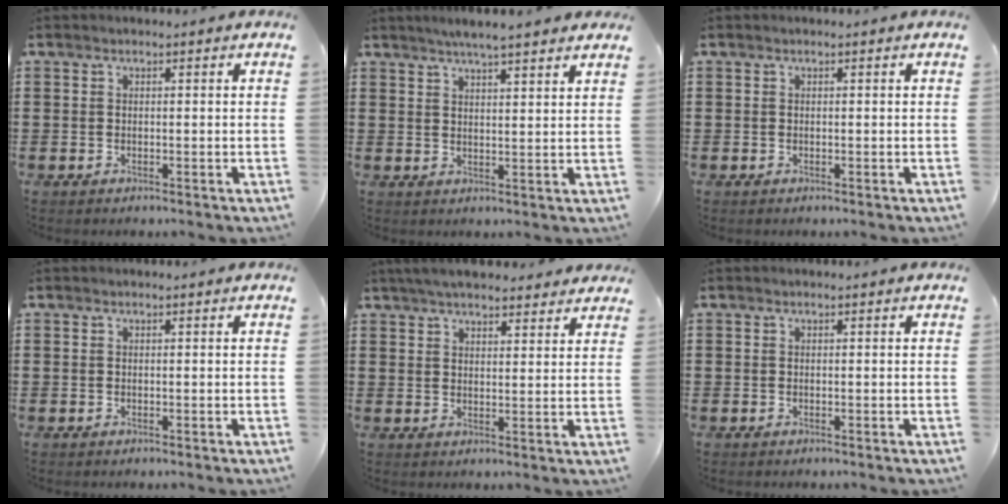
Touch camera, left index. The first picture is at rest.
{"total": 3.8, "force": [3.4, -0.1, 1.7], "torque": [-0.041, -0.003, 0.061]}
{"total": 0.0}
{"total": 0.0}
{"total": 4.6, "force": [4.4, 0.7, 1.2], "torque": [-0.036, -0.007, 0.081]}
{"total": 0.0}